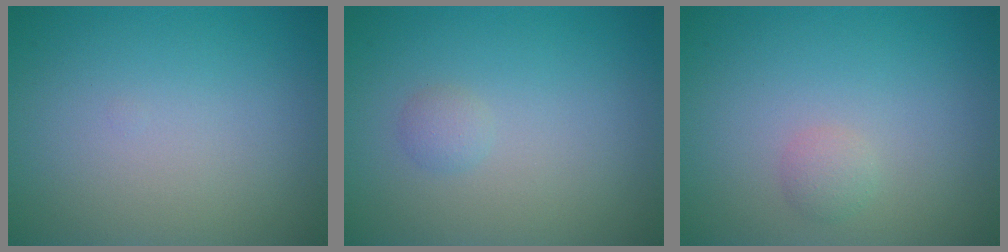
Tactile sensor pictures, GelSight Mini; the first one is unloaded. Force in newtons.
{"total": 0.9, "press": 0.9, "slide": 0.0}
{"total": 1.1, "press": 1.1, "slide": 0.1}